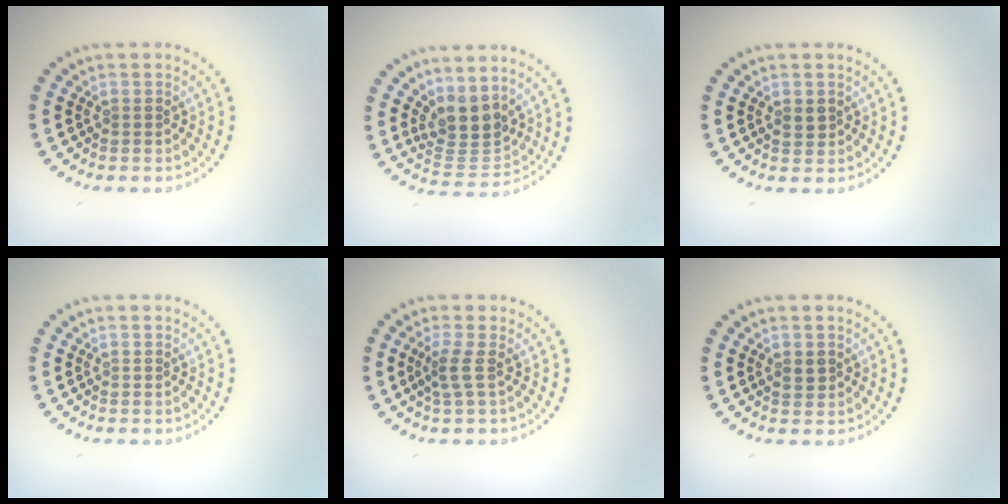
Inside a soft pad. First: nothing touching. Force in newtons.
{"total": 3.9, "press": 3.2, "slide": 2.2}
{"total": 1.2, "press": 1.2, "slide": 0.2}
{"total": 0.0}
{"total": 1.8, "press": 1.1, "slide": 1.4}
{"total": 1.2, "press": 1.2, "slide": 0.2}